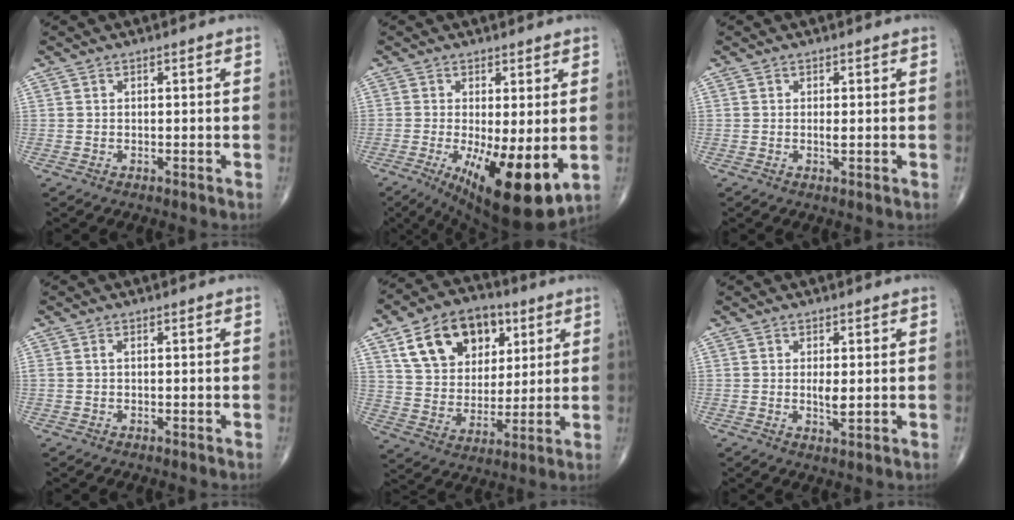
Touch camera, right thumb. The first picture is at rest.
{"total": 14.1, "force": [-3.0, 4.3, 13.0], "torque": [-0.202, -0.030, -0.032]}
{"total": 0.8, "force": [0.0, 0.1, 0.8], "torque": [-0.014, -0.003, -0.001]}
{"total": 0.6, "force": [0.1, 0.2, 0.5], "torque": [-0.016, 0.004, 0.002]}
{"total": 17.6, "force": [7.6, 12.1, 10.2], "torque": [-0.132, -0.014, 0.133]}
{"total": 2.5, "force": [0.1, 0.8, 2.4], "torque": [-0.040, -0.007, 0.003]}